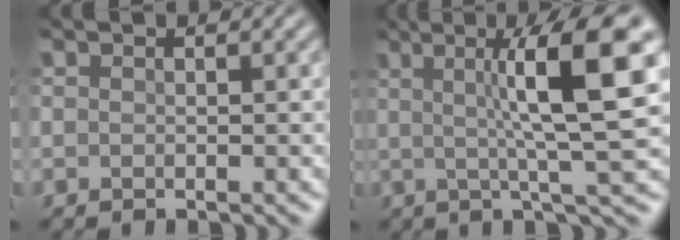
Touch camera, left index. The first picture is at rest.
{"total": 10.7, "force": [2.2, 1.8, 10.3], "torque": [-0.126, 0.009, 0.030]}